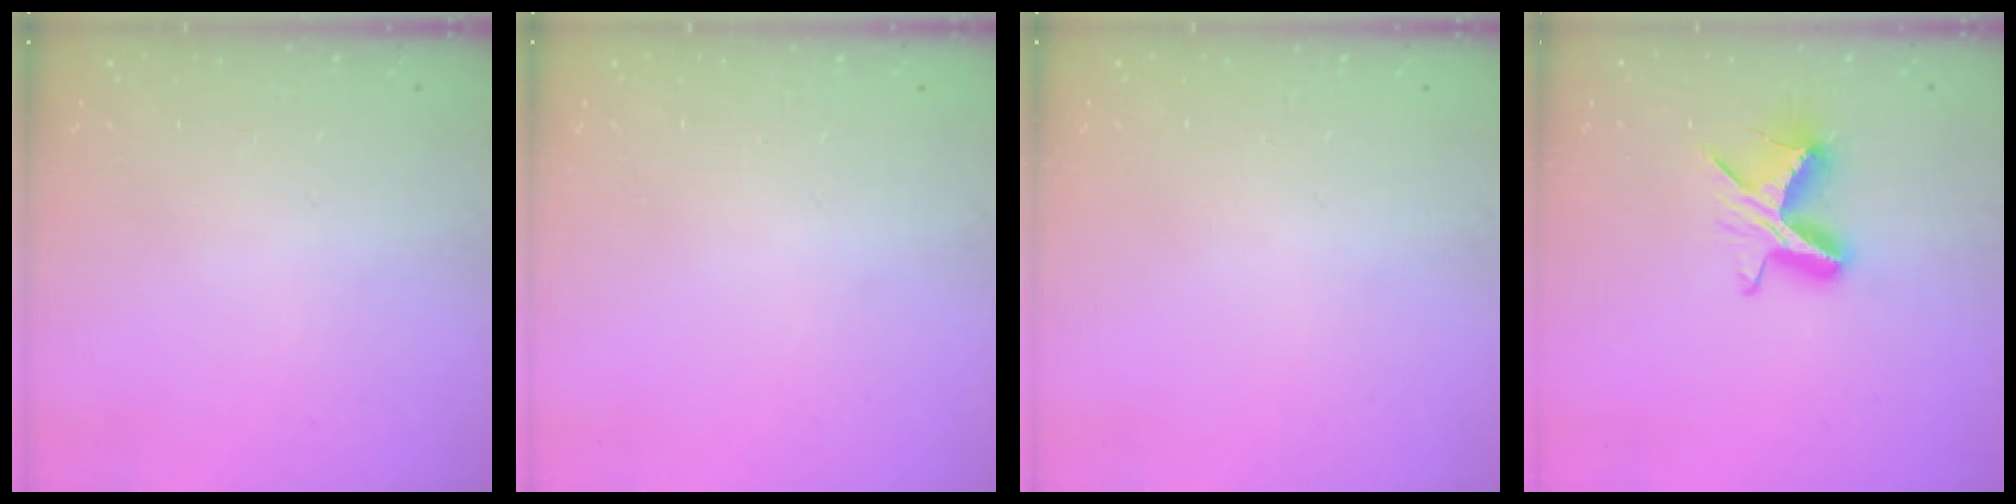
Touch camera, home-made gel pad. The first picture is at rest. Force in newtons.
{"total": 0.0}
{"total": 0.0}
{"total": 9.4, "press": 9.4, "slide": 0.3}